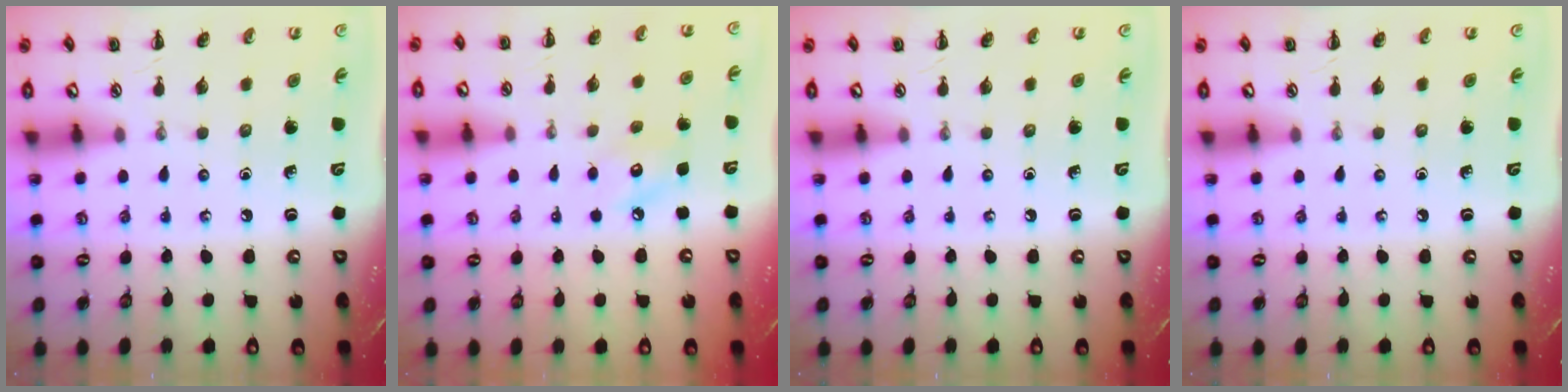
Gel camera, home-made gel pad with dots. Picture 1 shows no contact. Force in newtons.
{"total": 5.6, "press": 5.6, "slide": 0.5}
{"total": 0.0}
{"total": 0.0}